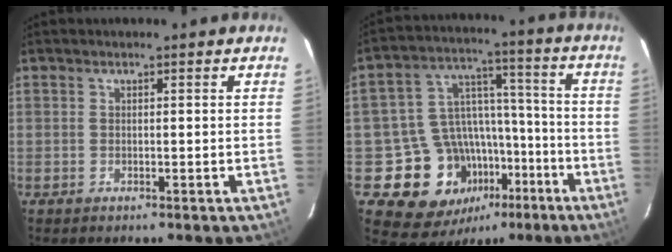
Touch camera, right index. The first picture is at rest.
{"total": 15.9, "force": [-8.0, 12.5, 5.8], "torque": [-0.122, 0.053, -0.097]}